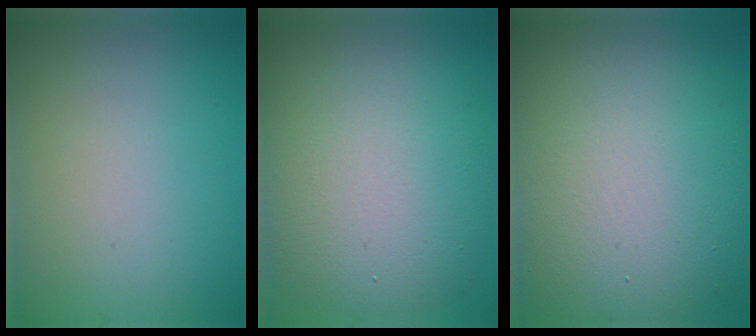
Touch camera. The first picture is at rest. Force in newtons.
{"total": 11.5, "press": 11.4, "slide": 0.6}
{"total": 14.7, "press": 14.7, "slide": 1.2}